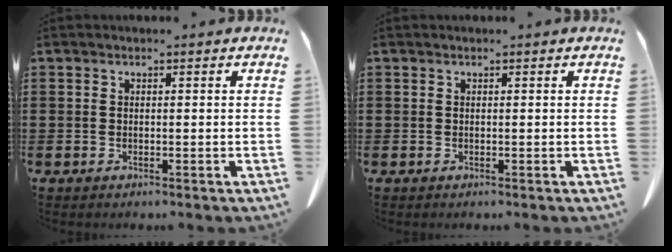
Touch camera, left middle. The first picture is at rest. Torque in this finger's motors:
{"motor_torque": [-0.70, 0.87, -0.03, -0.01]}